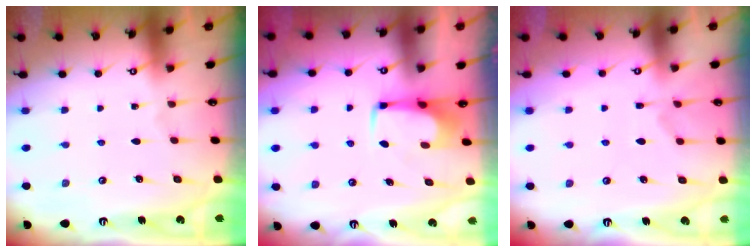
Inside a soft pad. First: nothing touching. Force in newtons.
{"total": 1.8, "press": 1.6, "slide": 0.6}
{"total": 3.8, "press": 3.6, "slide": 1.3}